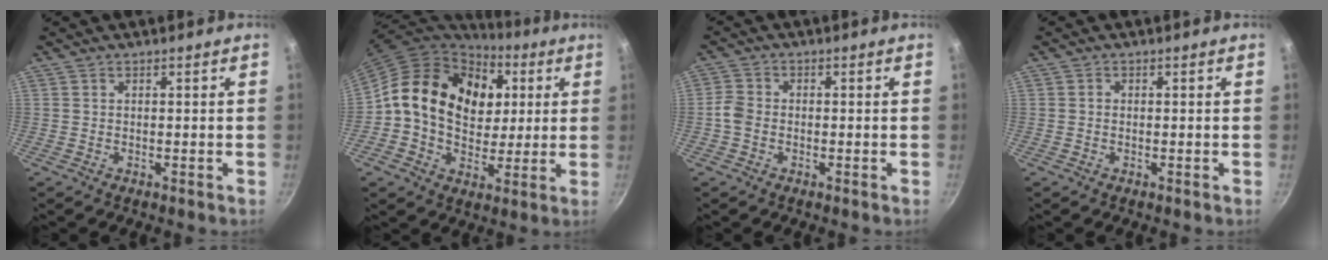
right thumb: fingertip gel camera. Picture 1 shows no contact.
{"total": 20.0, "force": [5.0, 14.9, 12.3], "torque": [-0.178, 0.002, 0.076]}
{"total": 3.2, "force": [-1.0, 2.5, 1.8], "torque": [-0.040, 0.012, -0.027]}
{"total": 0.5, "force": [-0.2, 0.5, 0.1], "torque": [0.000, 0.003, -0.003]}